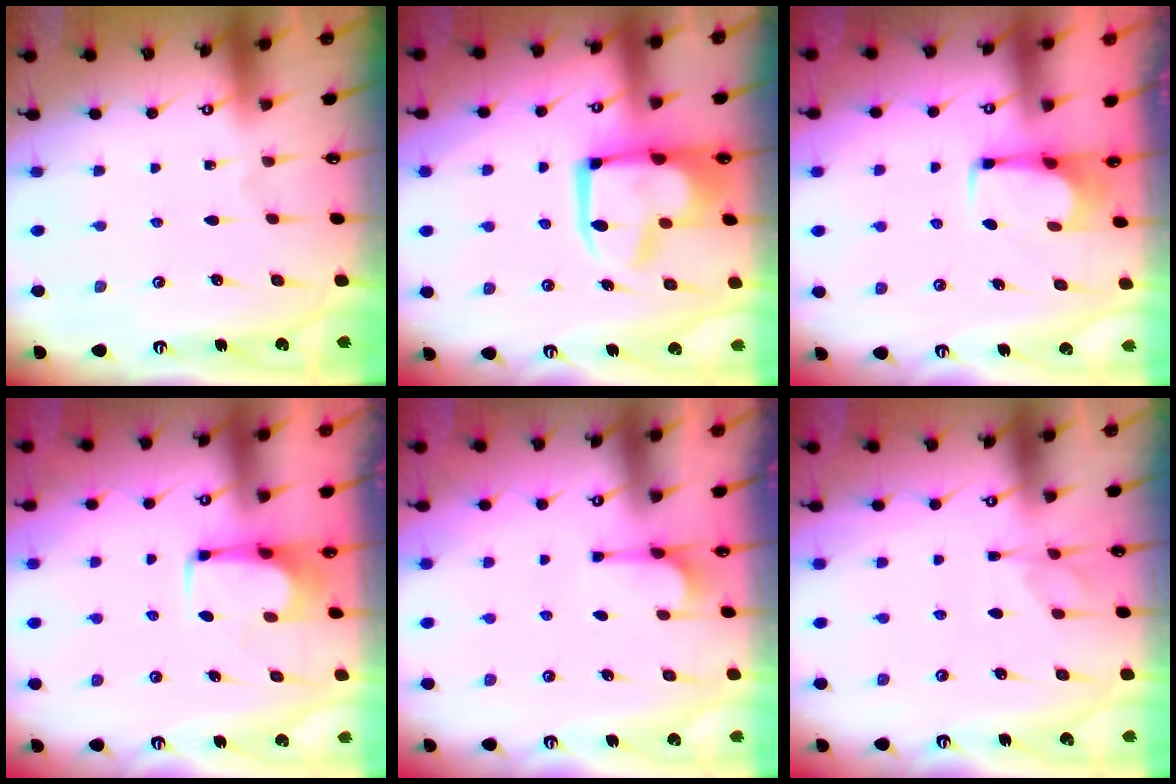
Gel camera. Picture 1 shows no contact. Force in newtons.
{"total": 12.2, "press": 12.2, "slide": 1.3}
{"total": 2.3, "press": 2.3, "slide": 0.3}
{"total": 3.9, "press": 3.9, "slide": 0.4}
{"total": 2.9, "press": 2.7, "slide": 1.1}
{"total": 1.2, "press": 0.0, "slide": 1.2}